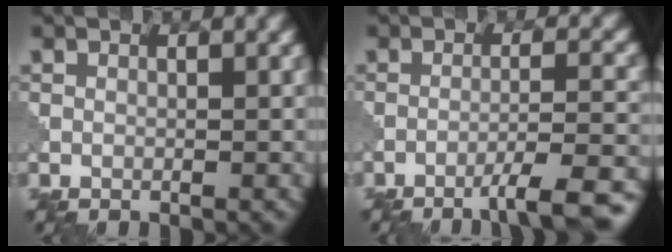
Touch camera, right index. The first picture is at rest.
{"total": 7.0, "force": [-4.9, 0.9, 4.9], "torque": [-0.063, 0.007, -0.073]}